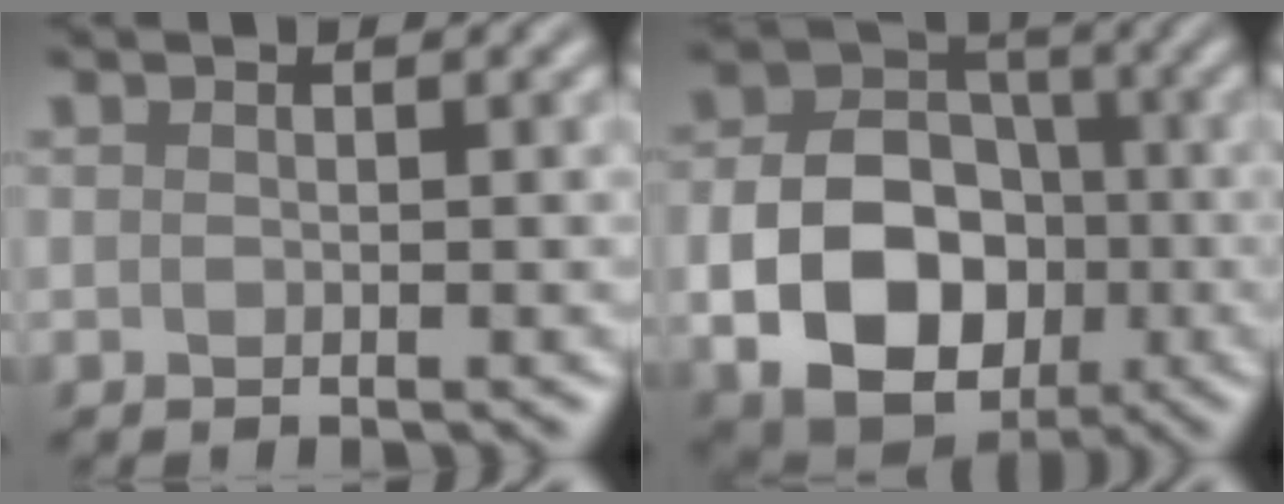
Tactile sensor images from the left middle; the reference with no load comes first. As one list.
[{"total": 10.9, "force": [-2.4, 8.1, 6.9], "torque": [-0.125, -0.019, -0.042]}]